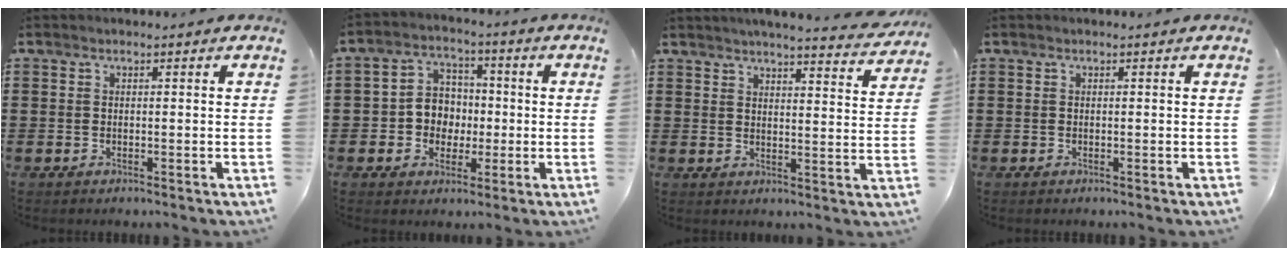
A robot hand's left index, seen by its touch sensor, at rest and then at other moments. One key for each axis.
{"total": 6.1, "fx": -0.6, "fy": 5.7, "fz": 2.0, "tx": -0.056, "ty": 0.021, "tz": -0.011}
{"total": 4.5, "fx": 4.3, "fy": -0.3, "fz": 1.2, "tx": -0.033, "ty": -0.026, "tz": 0.073}
{"total": 0.0}